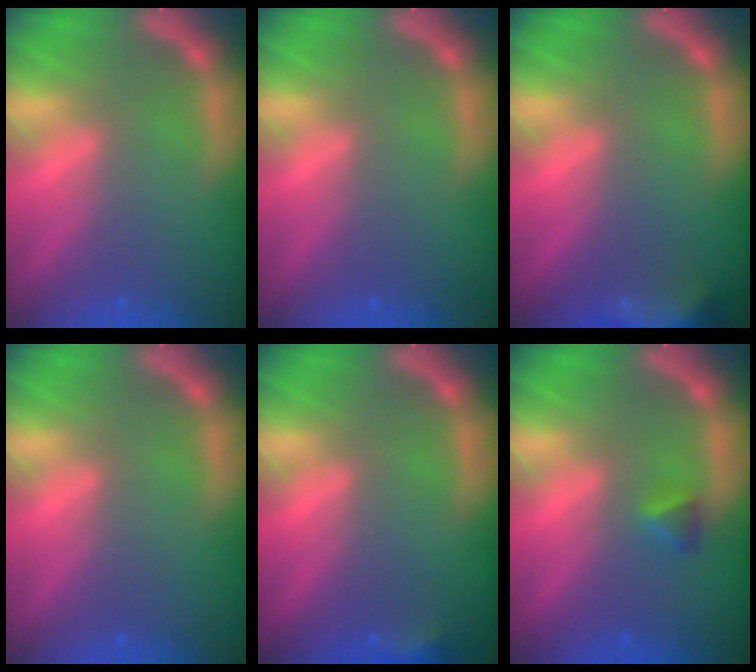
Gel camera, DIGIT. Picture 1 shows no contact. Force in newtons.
{"total": 0.0}
{"total": 6.9}
{"total": 0.0}
{"total": 1.9}
{"total": 1.4}